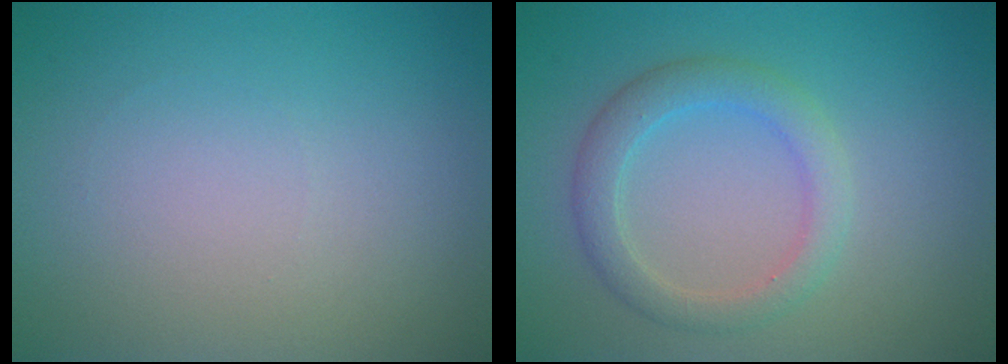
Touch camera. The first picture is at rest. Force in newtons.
{"total": 3.0, "press": 2.9, "slide": 0.3}